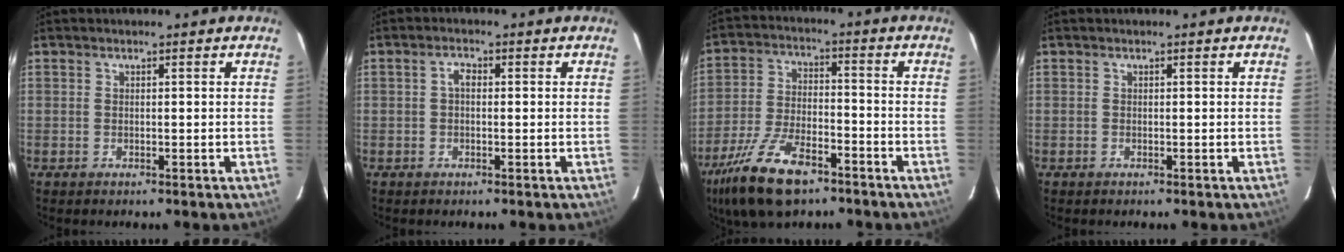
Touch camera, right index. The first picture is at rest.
{"total": 1.7, "force": [0.0, 1.0, 1.3], "torque": [-0.026, 0.009, -0.002]}
{"total": 15.1, "force": [-10.1, 6.0, 9.5], "torque": [-0.213, -0.024, -0.186]}
{"total": 0.0}